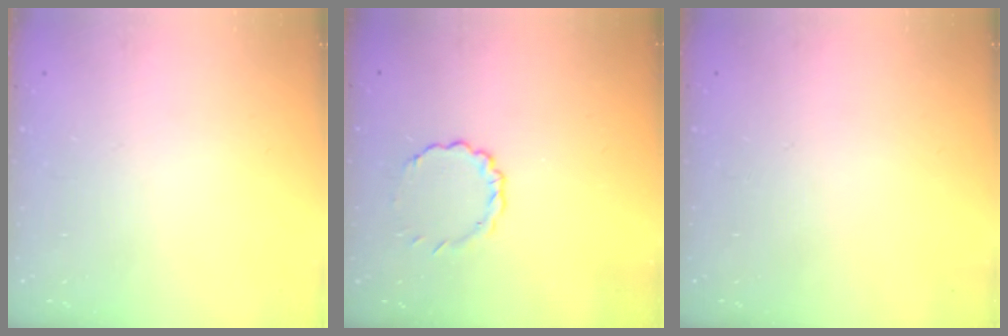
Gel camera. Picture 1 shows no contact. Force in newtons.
{"total": 2.8, "press": 2.7, "slide": 0.9}
{"total": 0.0}